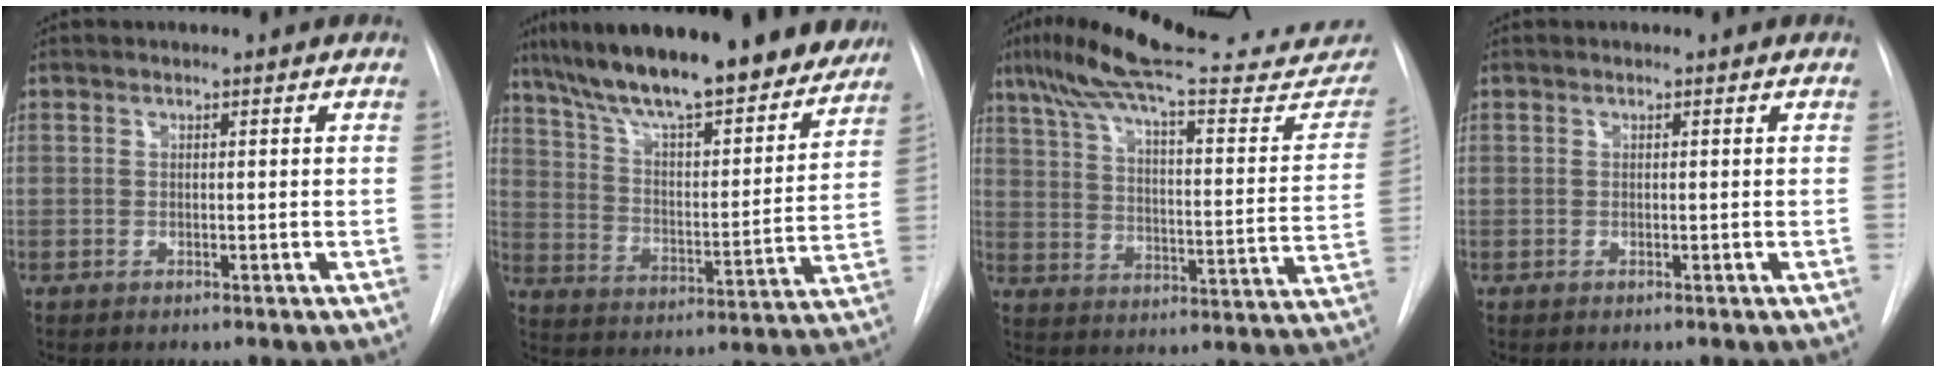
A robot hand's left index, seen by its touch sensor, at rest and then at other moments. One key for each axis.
{"total": 24.9, "fx": 20.5, "fy": 5.6, "fz": 12.9, "tx": -0.209, "ty": 0.005, "tz": 0.300}
{"total": 30.3, "fx": 25.8, "fy": 4.5, "fz": 15.2, "tx": -0.236, "ty": -0.034, "tz": 0.339}
{"total": 0.0}